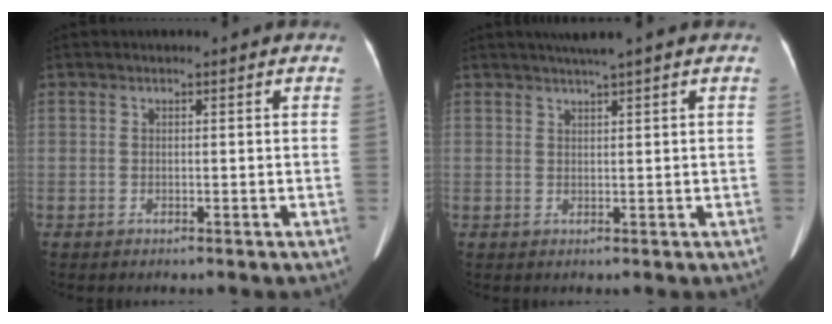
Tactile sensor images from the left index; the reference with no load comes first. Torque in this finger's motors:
{"motor_torque": [0.16, -0.33, 0.05, 0.05]}